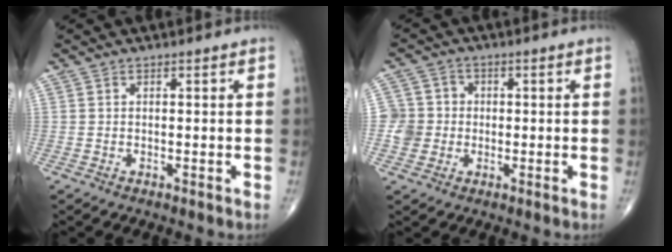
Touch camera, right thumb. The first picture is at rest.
{"total": 5.7, "force": [-0.6, 5.6, 1.1], "torque": [0.008, 0.011, -0.015]}